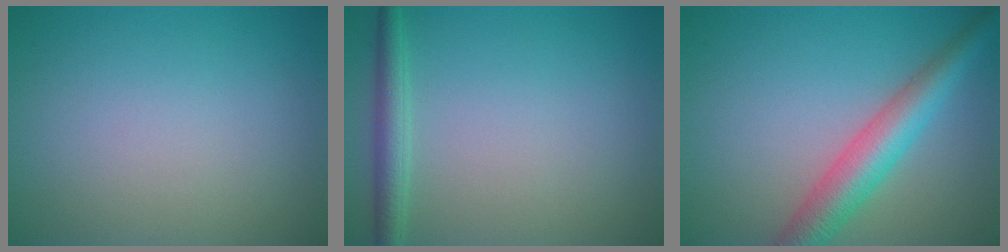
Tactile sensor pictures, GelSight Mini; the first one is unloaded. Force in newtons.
{"total": 2.3, "press": 2.3, "slide": 0.1}
{"total": 5.2, "press": 5.2, "slide": 0.2}